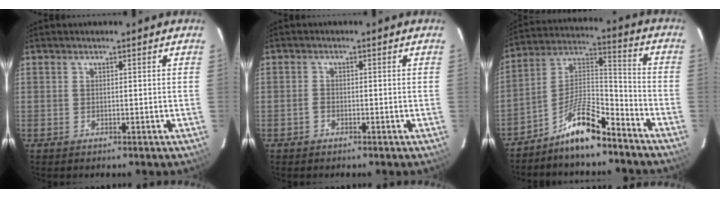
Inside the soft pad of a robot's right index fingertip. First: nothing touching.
{"total": 1.1, "force": [-0.8, 0.6, 0.4], "torque": [-0.007, 0.003, -0.015]}
{"total": 11.4, "force": [-8.8, 2.3, 6.8], "torque": [-0.145, 0.033, -0.163]}